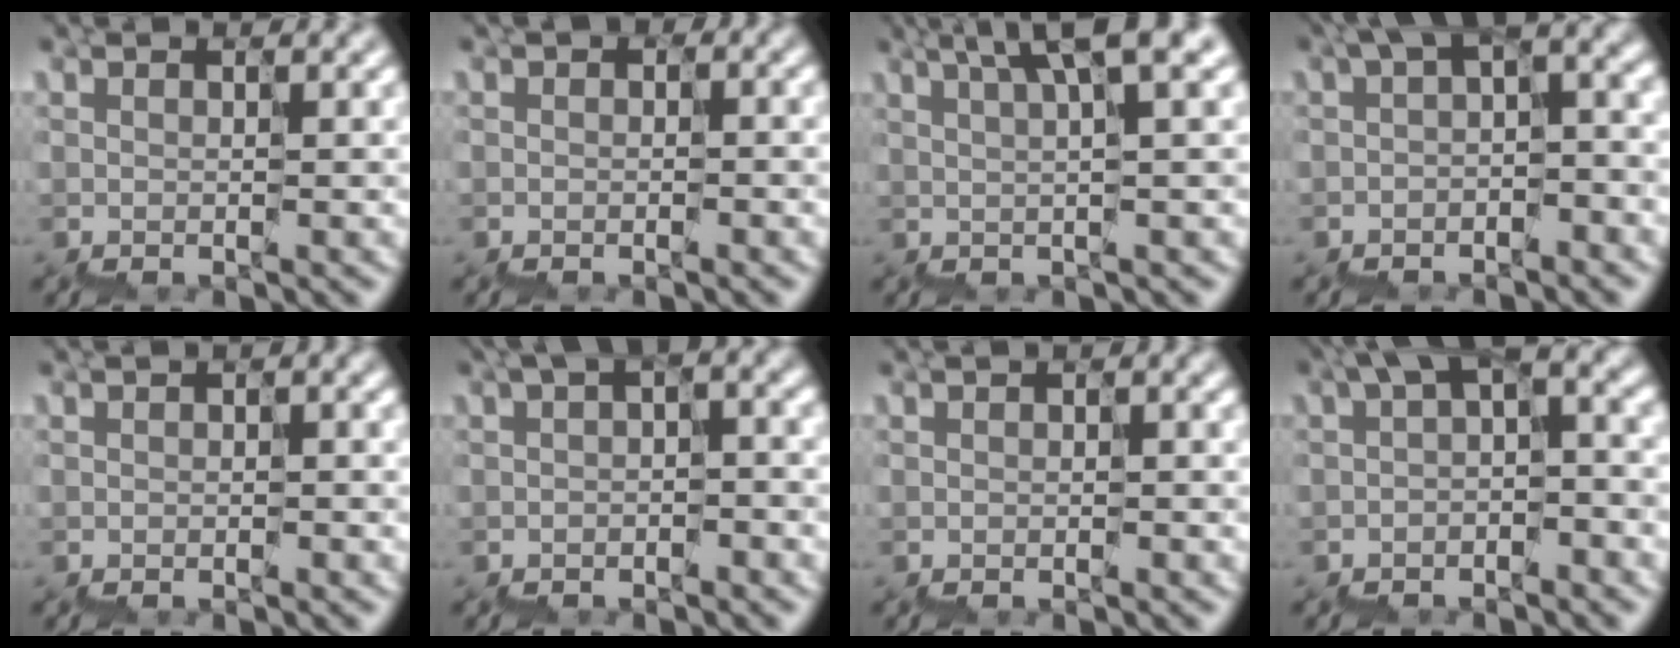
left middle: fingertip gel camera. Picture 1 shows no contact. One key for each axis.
{"total": 0.6, "fx": -0.6, "fy": 0.2, "fz": 0.0, "tx": 0.001, "ty": 0.002, "tz": -0.011}
{"total": 3.4, "fx": 1.9, "fy": 0.2, "fz": 2.8, "tx": -0.049, "ty": 0.013, "tz": 0.032}
{"total": 4.2, "fx": 0.0, "fy": 1.8, "fz": 3.8, "tx": -0.062, "ty": 0.005, "tz": -0.009}
{"total": 1.0, "fx": -0.3, "fy": 0.6, "fz": 0.8, "tx": -0.007, "ty": 0.007, "tz": -0.008}
{"total": 2.6, "fx": -0.4, "fy": 1.1, "fz": 2.4, "tx": -0.043, "ty": 0.006, "tz": -0.014}
{"total": 0.7, "fx": -0.3, "fy": 0.4, "fz": 0.5, "tx": -0.005, "ty": 0.003, "tz": -0.007}
{"total": 4.2, "fx": 0.1, "fy": 1.9, "fz": 3.7, "tx": -0.064, "ty": 0.006, "tz": -0.009}